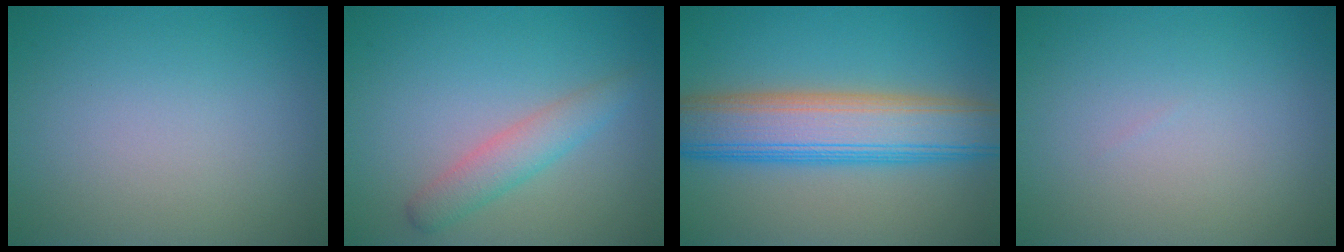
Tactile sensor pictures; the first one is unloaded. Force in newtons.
{"total": 2.7, "press": 2.7, "slide": 0.1}
{"total": 8.8, "press": 8.8, "slide": 0.2}
{"total": 0.0}